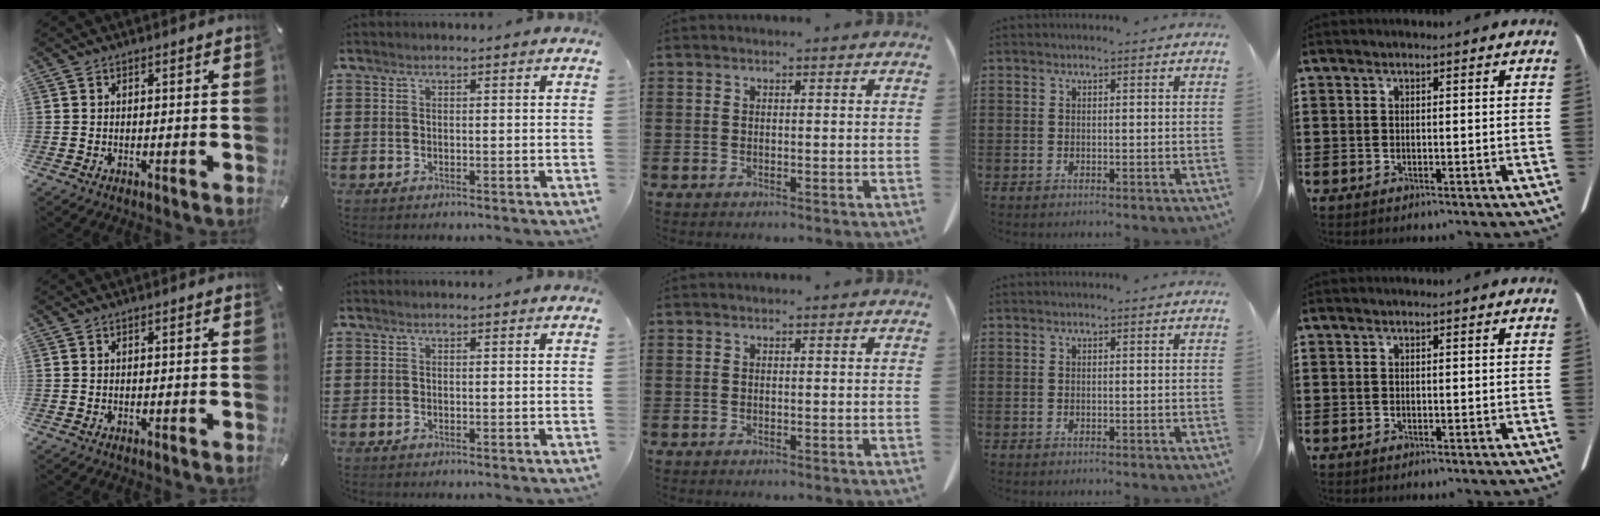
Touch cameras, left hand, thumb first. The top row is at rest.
{}